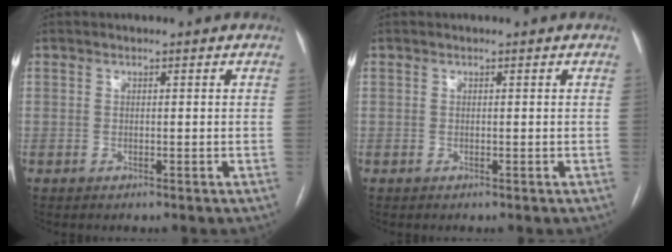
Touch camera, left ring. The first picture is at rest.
{"total": 0.0}